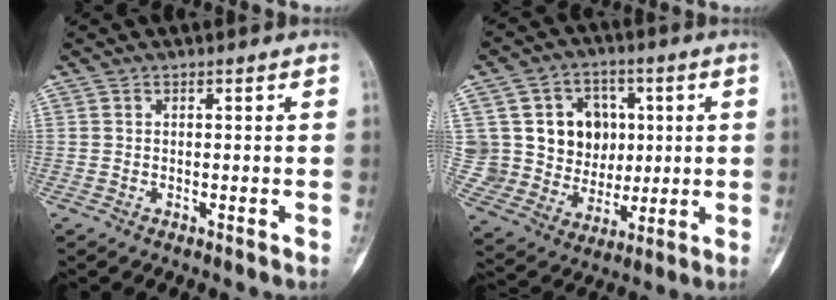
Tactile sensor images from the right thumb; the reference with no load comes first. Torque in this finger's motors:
{"motor_torque": [0.03, 0.02, 0.75, 0.35, 0.03]}